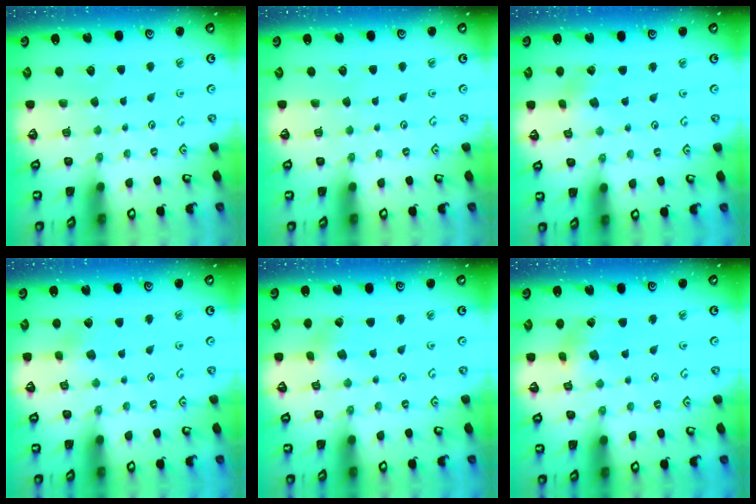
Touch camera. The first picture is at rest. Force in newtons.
{"total": 0.0}
{"total": 2.1, "press": 2.0, "slide": 0.3}
{"total": 3.7, "press": 3.7, "slide": 0.5}
{"total": 1.4, "press": 1.4, "slide": 0.2}
{"total": 3.8, "press": 3.8, "slide": 0.4}